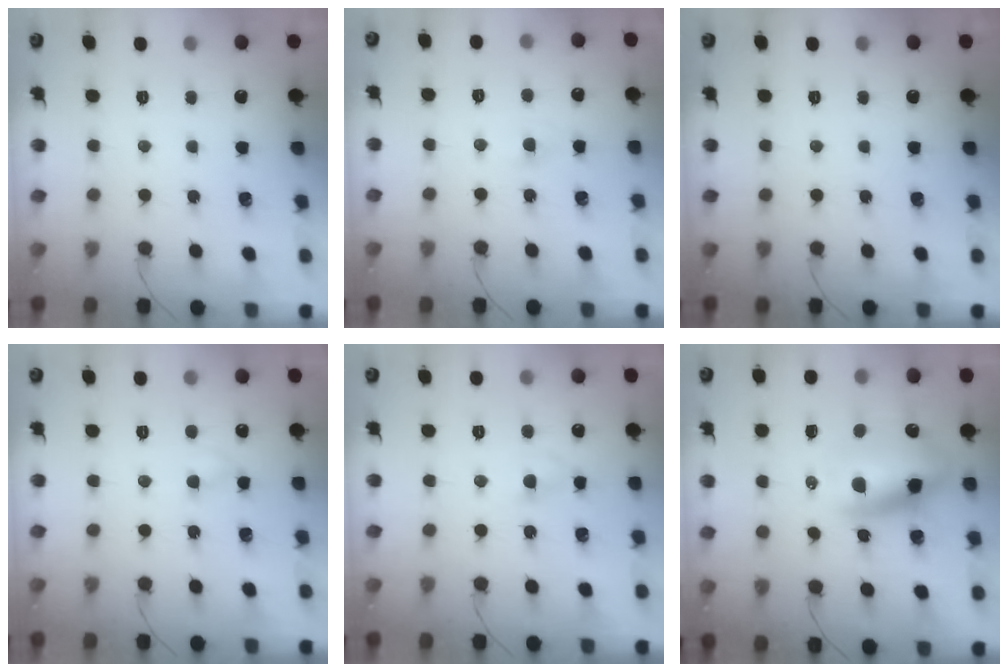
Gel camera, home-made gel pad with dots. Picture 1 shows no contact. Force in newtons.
{"total": 1.9, "press": 1.7, "slide": 0.7}
{"total": 0.0}
{"total": 2.7, "press": 2.5, "slide": 1.1}
{"total": 3.3, "press": 3.0, "slide": 1.2}
{"total": 12.4, "press": 11.9, "slide": 3.5}